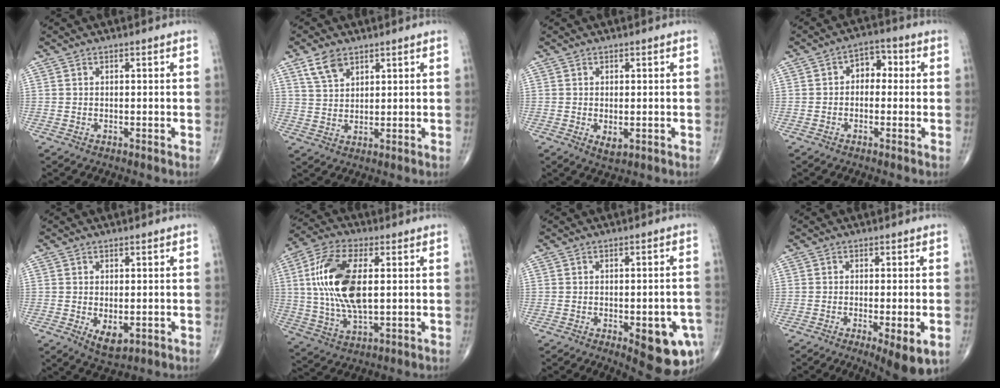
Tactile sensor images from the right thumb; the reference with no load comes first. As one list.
[{"total": 5.2, "force": [3.3, 3.0, 2.8], "torque": [-0.044, -0.015, 0.069]}, {"total": 2.4, "force": [-0.5, 1.3, 2.0], "torque": [-0.030, -0.006, -0.003]}, {"total": 5.1, "force": [0.3, 3.7, 3.6], "torque": [-0.025, 0.020, -0.009]}, {"total": 4.6, "force": [-1.0, 2.5, 3.7], "torque": [-0.057, -0.011, -0.007]}, {"total": 16.8, "force": [2.3, 7.9, 14.6], "torque": [-0.298, 0.000, 0.044]}, {"total": 12.4, "force": [-4.5, 4.8, 10.5], "torque": [-0.110, 0.009, -0.041]}, {"total": 8.3, "force": [-3.1, 2.1, 7.4], "torque": [-0.107, -0.011, -0.042]}]